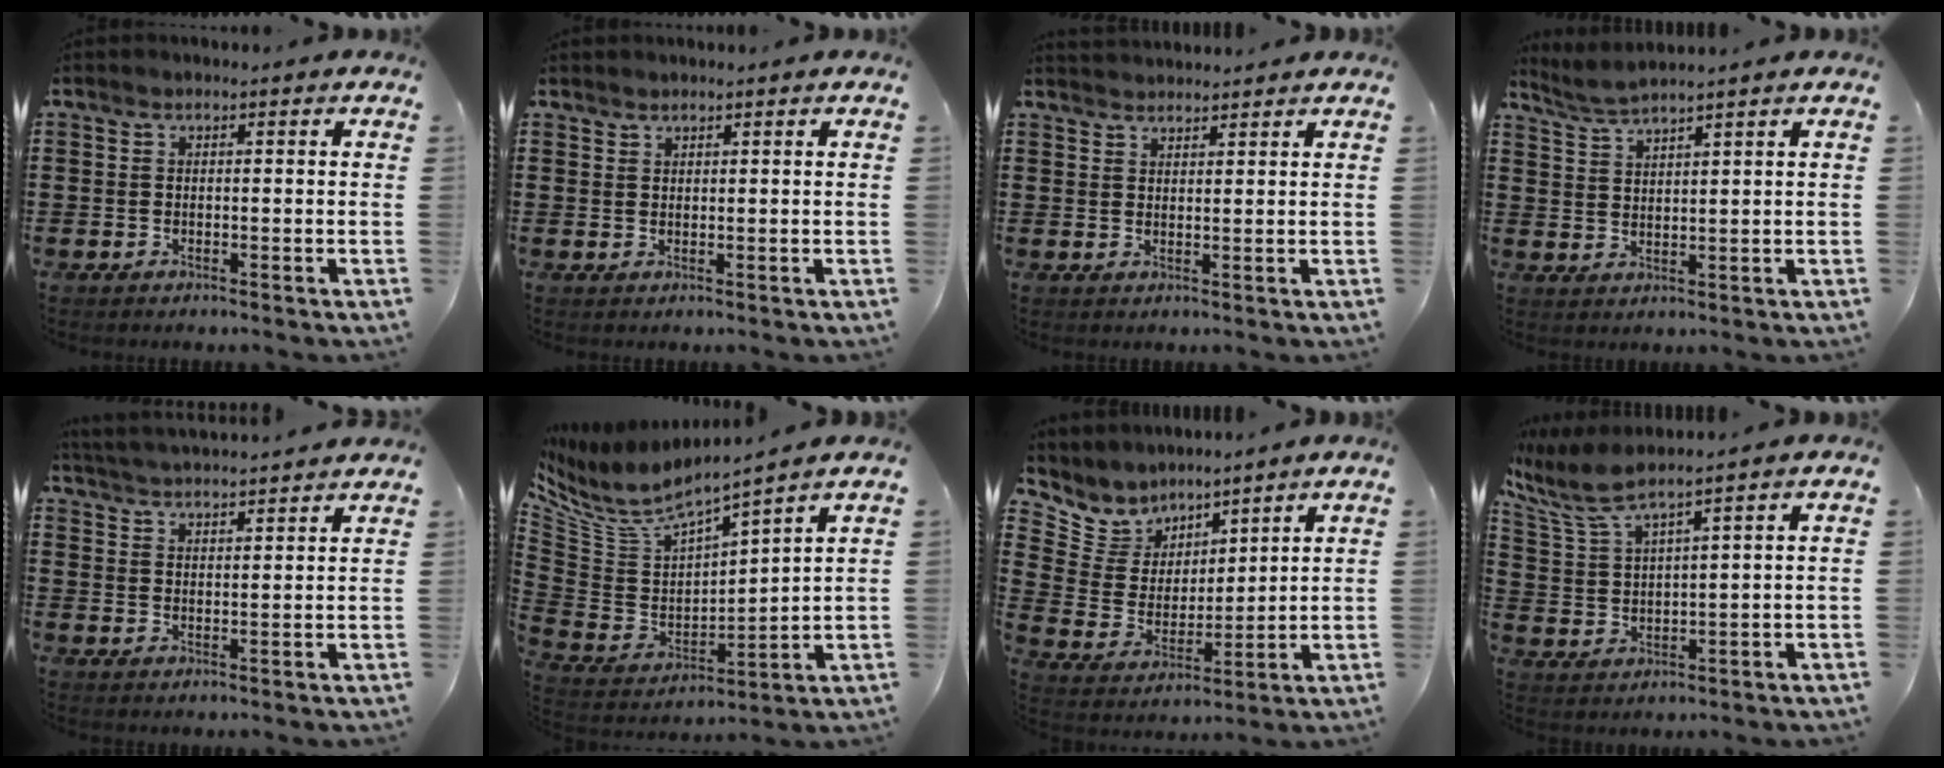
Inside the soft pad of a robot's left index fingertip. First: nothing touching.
{"total": 1.2, "force": [1.2, 0.1, 0.0], "torque": [-0.003, -0.001, 0.024]}
{"total": 2.0, "force": [2.0, 0.0, -0.2], "torque": [-0.002, -0.001, 0.040]}
{"total": 2.9, "force": [2.8, -0.4, 0.7], "torque": [-0.023, -0.007, 0.052]}
{"total": 3.5, "force": [3.5, -0.6, 0.1], "torque": [-0.015, -0.021, 0.059]}
{"total": 4.7, "force": [4.1, 1.3, 2.1], "torque": [-0.066, -0.037, 0.065]}
{"total": 7.0, "force": [5.7, 4.2, -0.1], "torque": [-0.050, -0.045, 0.107]}
{"total": 6.4, "force": [5.4, 0.5, 3.3], "torque": [-0.089, -0.023, 0.094]}